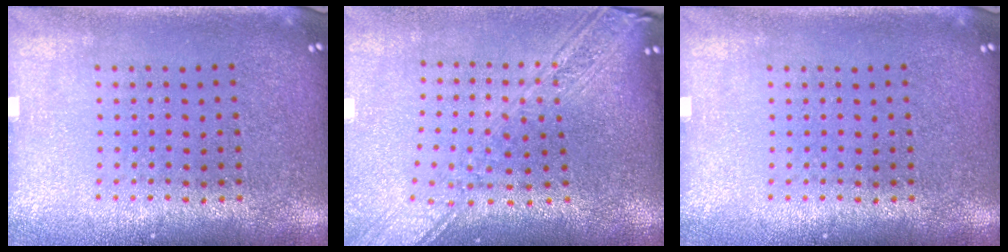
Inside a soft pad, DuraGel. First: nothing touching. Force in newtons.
{"total": 2.8, "press": 2.2, "slide": 1.7}
{"total": 0.0}